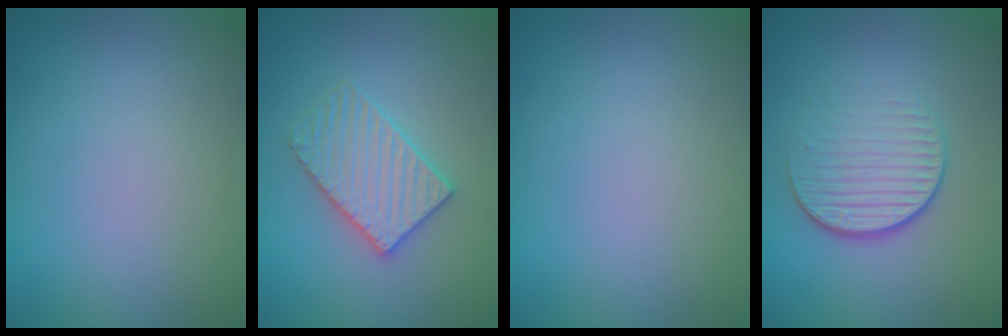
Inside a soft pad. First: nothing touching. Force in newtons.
{"total": 3.1, "press": 3.1, "slide": 0.4}
{"total": 0.0}
{"total": 4.0, "press": 2.6, "slide": 3.1}